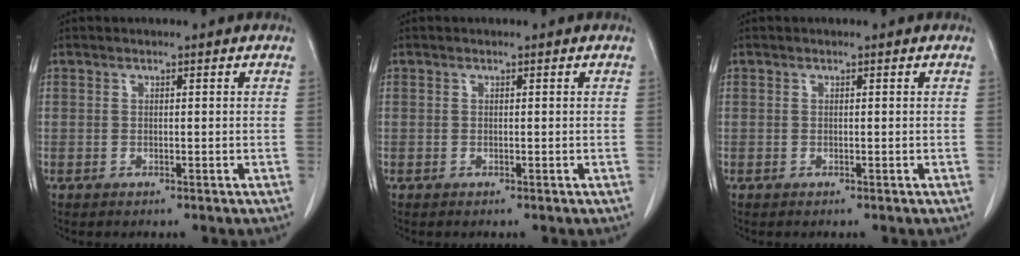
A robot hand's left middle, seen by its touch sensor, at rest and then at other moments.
{"total": 0.0}
{"total": 0.0}